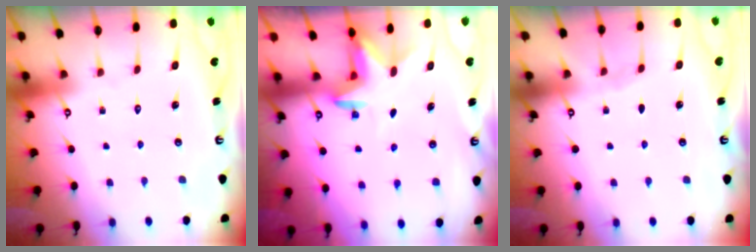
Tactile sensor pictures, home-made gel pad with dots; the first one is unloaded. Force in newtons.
{"total": 2.9, "press": 2.9, "slide": 0.5}
{"total": 2.3, "press": 2.3, "slide": 0.4}